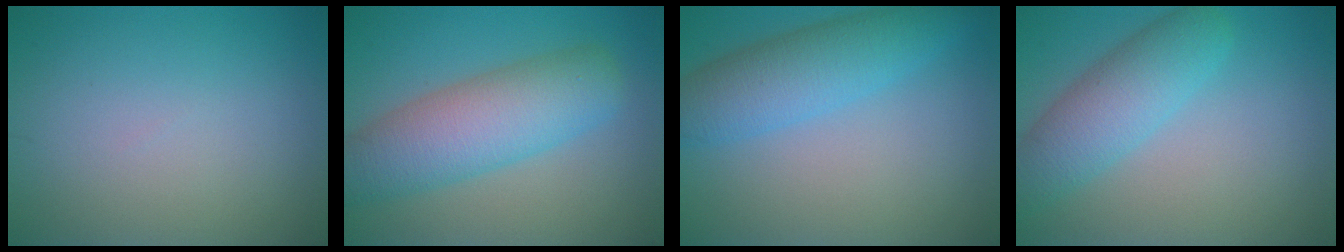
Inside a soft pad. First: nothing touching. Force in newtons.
{"total": 7.2, "press": 7.2, "slide": 0.4}
{"total": 5.4, "press": 5.4, "slide": 0.3}
{"total": 4.9, "press": 4.9, "slide": 0.2}